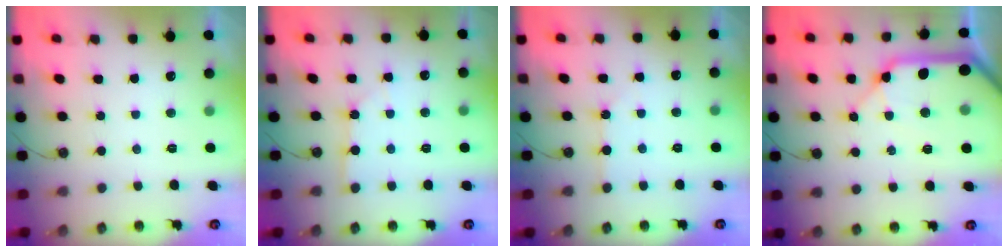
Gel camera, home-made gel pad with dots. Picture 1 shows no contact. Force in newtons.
{"total": 2.0, "press": 2.0, "slide": 0.2}
{"total": 2.3, "press": 2.3, "slide": 0.3}
{"total": 20.2, "press": 20.0, "slide": 3.0}